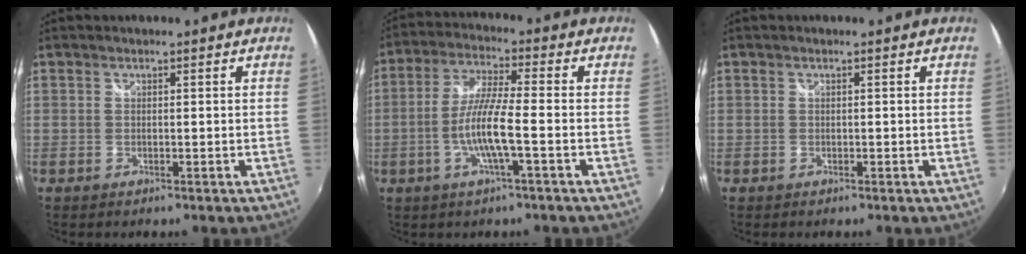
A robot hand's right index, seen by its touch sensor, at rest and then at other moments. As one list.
[{"total": 8.7, "force": [-2.7, 0.3, 8.2], "torque": [-0.171, 0.000, -0.052]}, {"total": 0.0}]